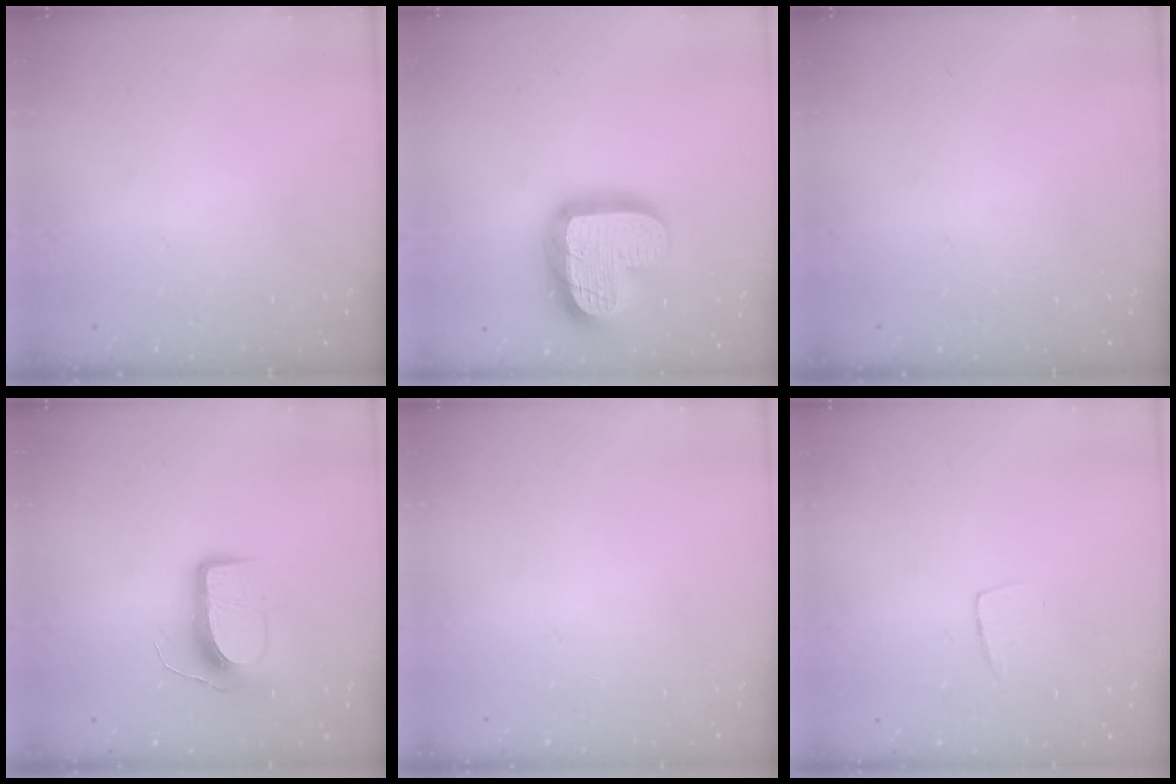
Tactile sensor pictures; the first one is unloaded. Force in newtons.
{"total": 20.3, "press": 20.2, "slide": 1.7}
{"total": 0.0}
{"total": 10.7, "press": 10.7, "slide": 0.4}
{"total": 0.0}
{"total": 3.8, "press": 3.7, "slide": 0.3}